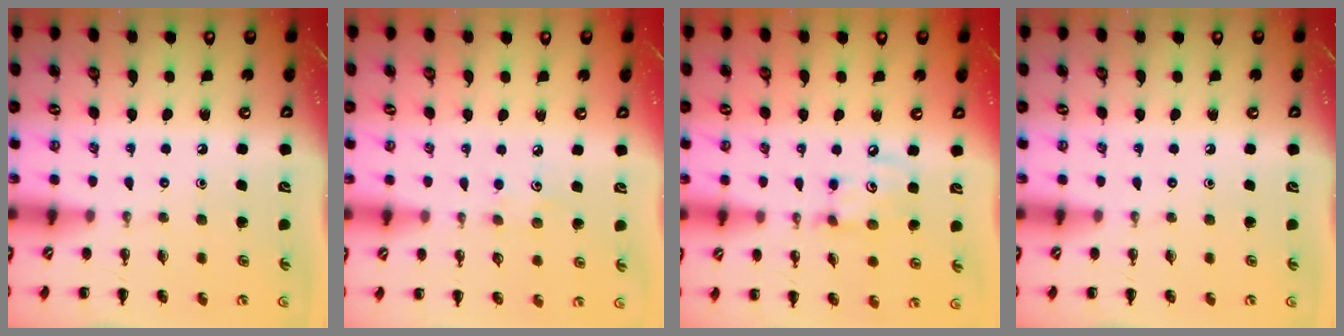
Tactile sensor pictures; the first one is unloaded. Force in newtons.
{"total": 2.8, "press": 2.6, "slide": 0.8}
{"total": 5.4, "press": 5.4, "slide": 0.5}
{"total": 0.0}